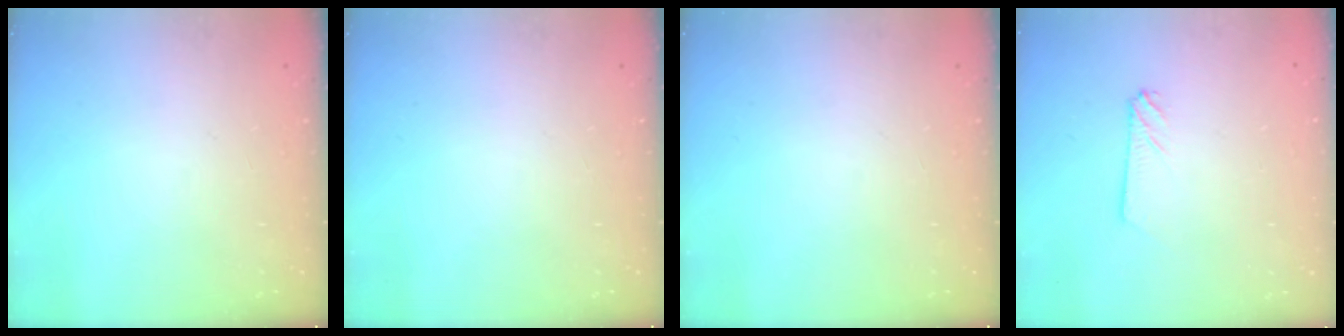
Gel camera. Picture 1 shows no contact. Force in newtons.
{"total": 0.0}
{"total": 0.0}
{"total": 2.7, "press": 2.7, "slide": 0.3}